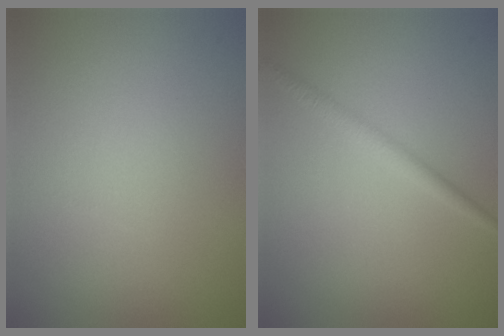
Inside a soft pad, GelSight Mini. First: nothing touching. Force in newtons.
{"total": 1.6, "press": 1.6, "slide": 0.1}